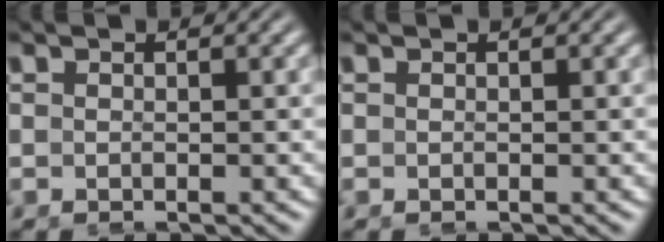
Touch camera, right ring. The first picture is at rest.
{"total": 0.0}